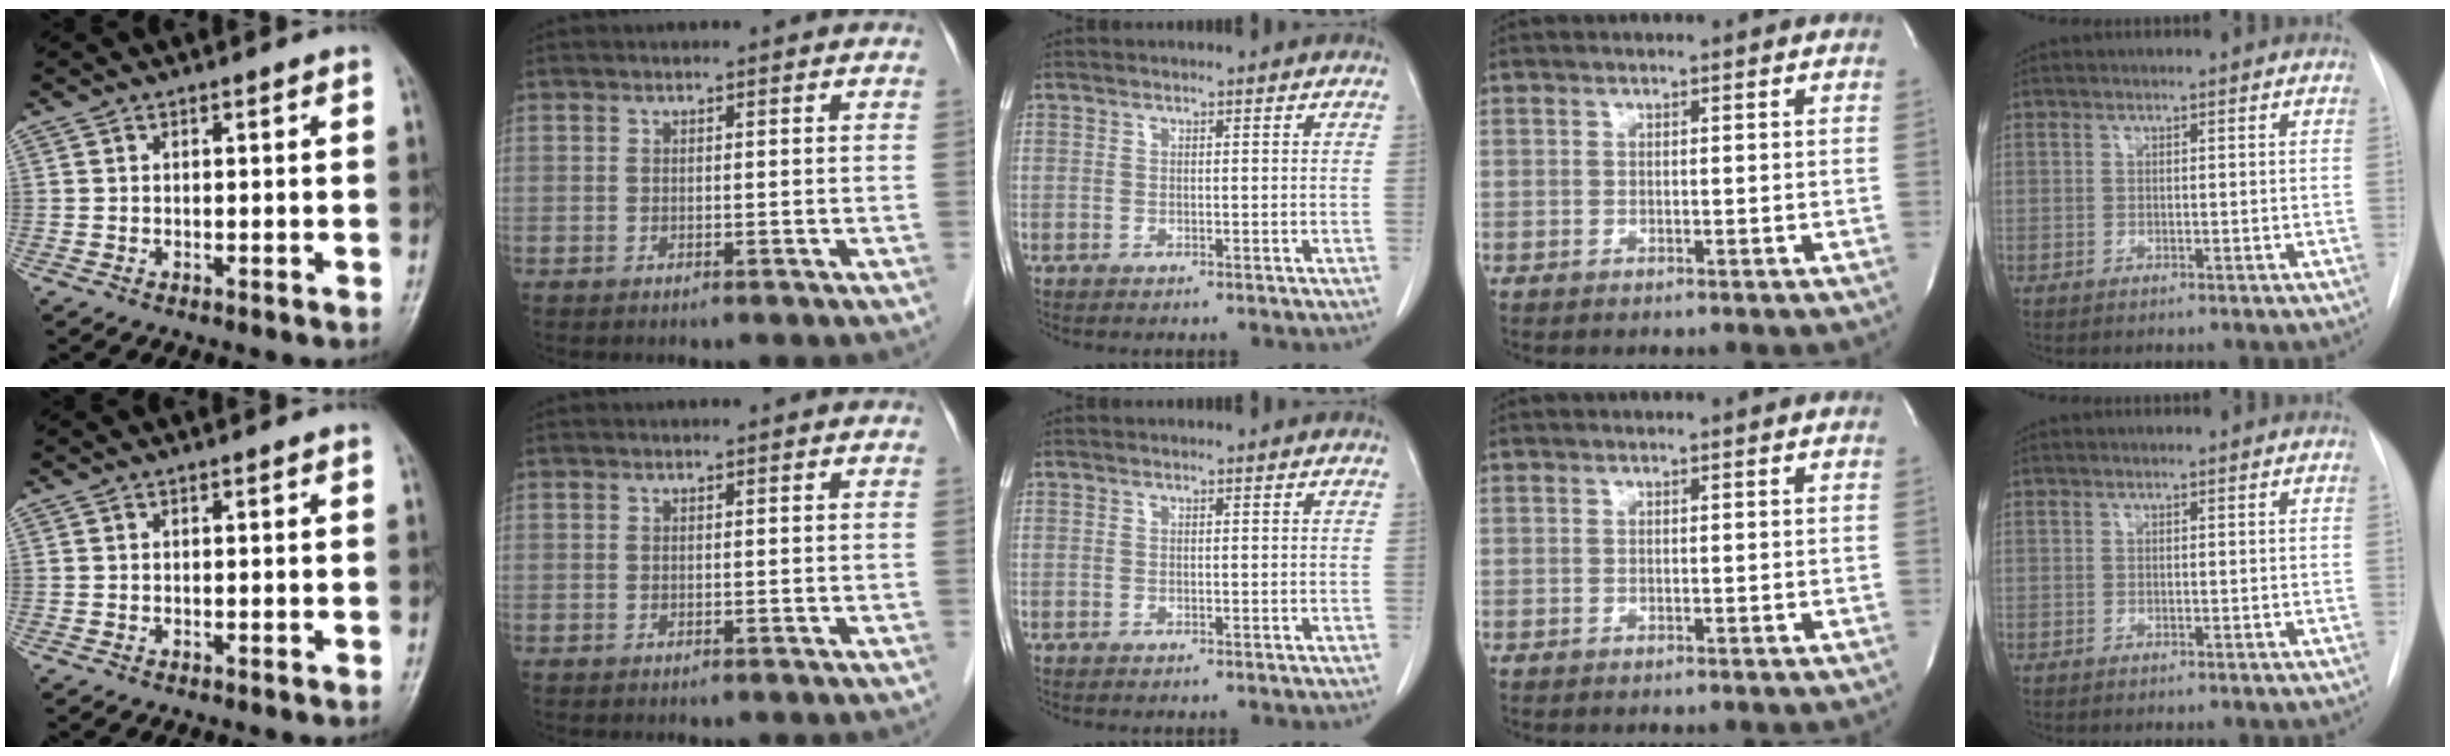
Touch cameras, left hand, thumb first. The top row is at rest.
{}